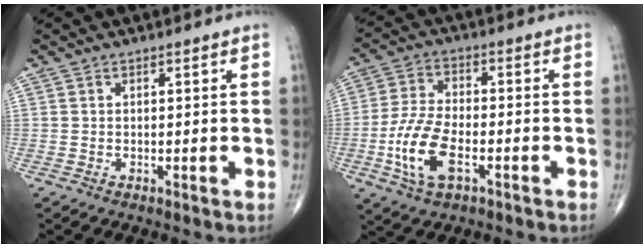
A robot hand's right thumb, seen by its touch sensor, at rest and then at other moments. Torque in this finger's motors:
{"motor_torque": [0.45, -0.01, 1.00, -0.08, 0.32]}